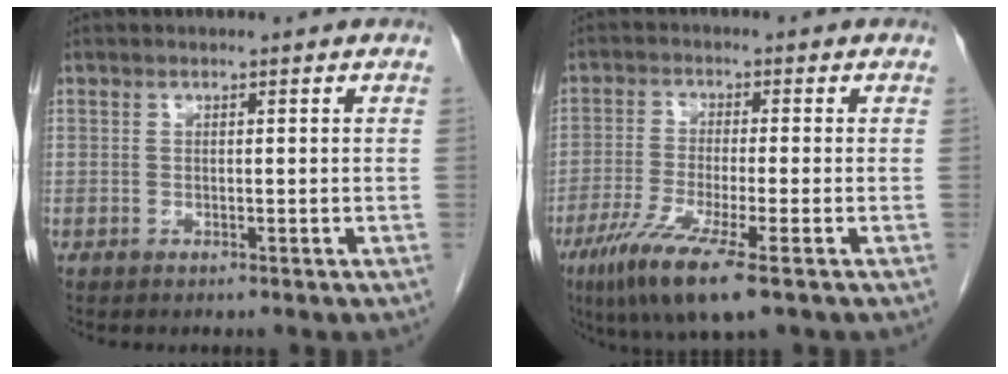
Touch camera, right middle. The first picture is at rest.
{"total": 9.5, "force": [-5.3, 0.5, 7.8], "torque": [-0.157, -0.030, -0.095]}